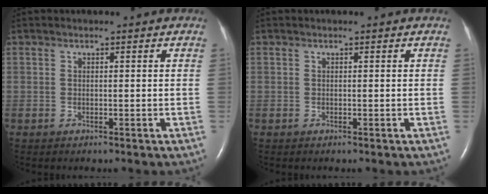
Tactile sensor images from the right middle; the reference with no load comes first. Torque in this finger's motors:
{"motor_torque": [-0.03, 0.13, 0.00, 0.00]}